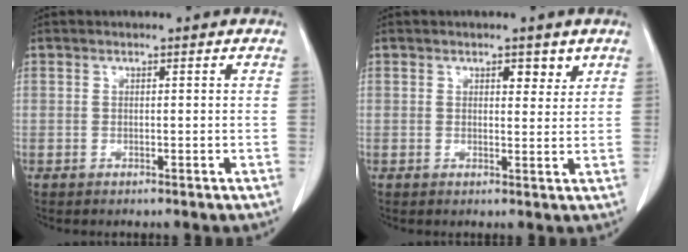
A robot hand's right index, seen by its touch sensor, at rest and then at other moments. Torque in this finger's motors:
{"motor_torque": [0.13, 0.17, 0.01, 0.00]}